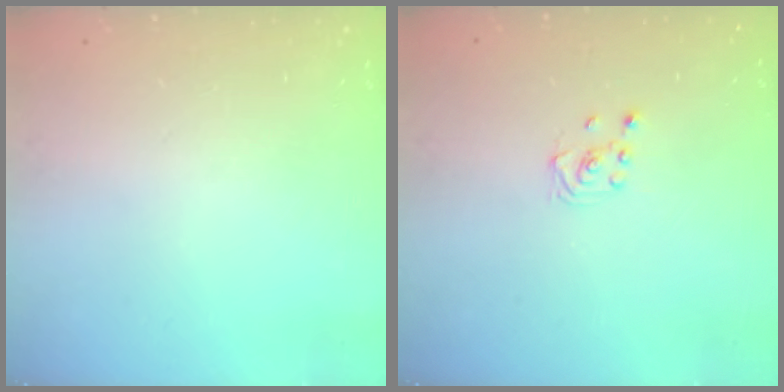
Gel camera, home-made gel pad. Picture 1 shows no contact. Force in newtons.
{"total": 1.9, "press": 1.7, "slide": 0.8}